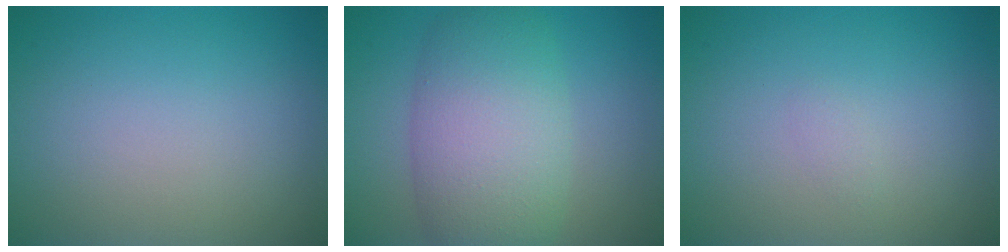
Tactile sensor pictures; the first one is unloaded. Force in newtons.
{"total": 8.0, "press": 8.0, "slide": 0.7}
{"total": 0.5, "press": 0.5, "slide": 0.1}